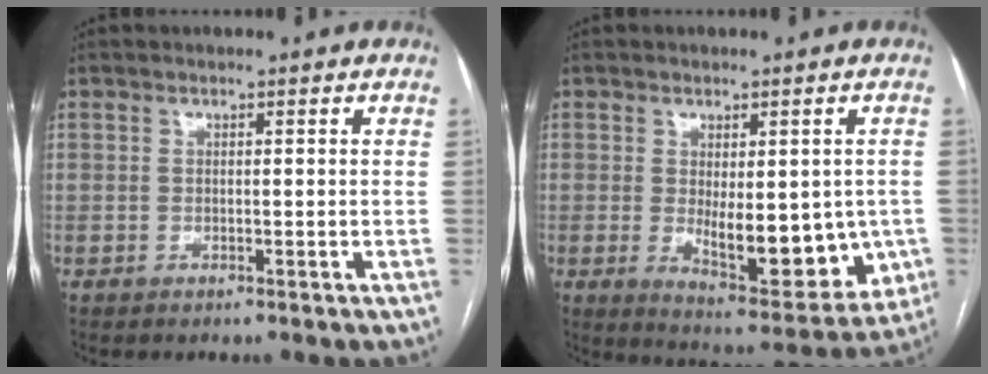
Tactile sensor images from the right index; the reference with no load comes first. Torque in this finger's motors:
{"motor_torque": [1.83, 0.31, 0.42, 0.07]}